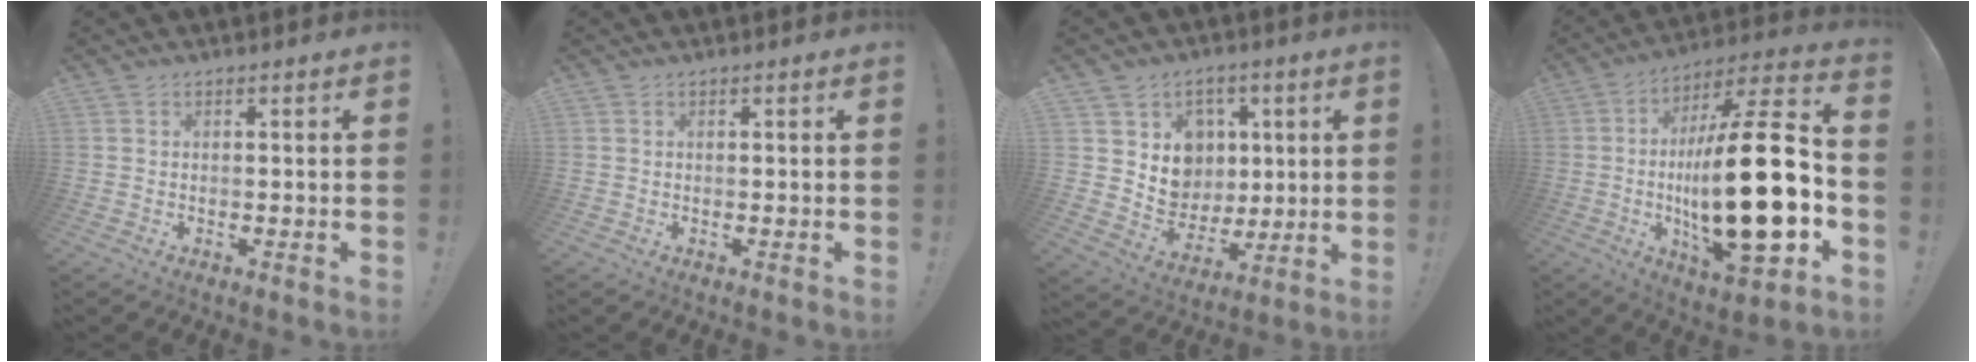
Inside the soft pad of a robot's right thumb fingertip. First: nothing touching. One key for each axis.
{"total": 0.0}
{"total": 11.0, "fx": 3.3, "fy": 10.2, "fz": 2.4, "tx": -0.029, "ty": -0.026, "tz": 0.080}
{"total": 29.0, "fx": -3.8, "fy": 9.4, "fz": 27.2, "tx": -0.473, "ty": 0.012, "tz": -0.068}